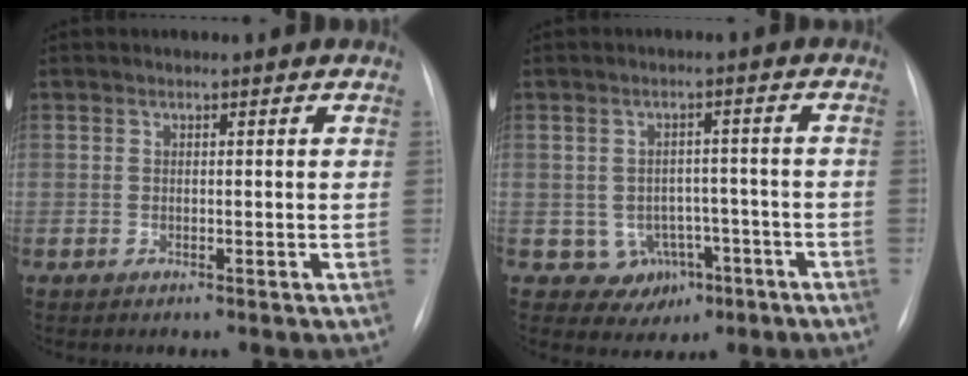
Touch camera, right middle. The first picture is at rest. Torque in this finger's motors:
{"motor_torque": [-0.31, -0.06, -0.07, -0.01]}